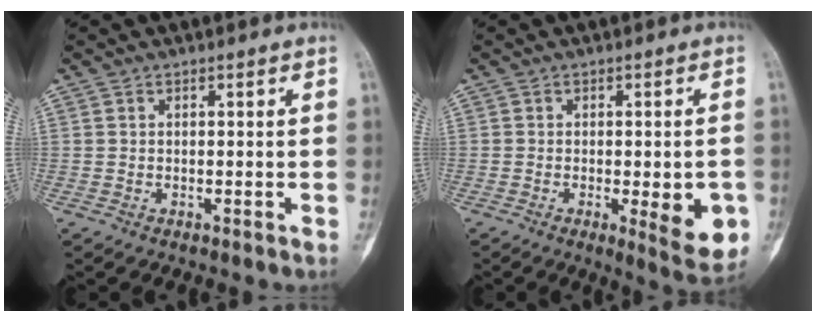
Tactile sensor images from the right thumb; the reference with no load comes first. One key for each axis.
{"total": 8.9, "fx": -2.3, "fy": 2.9, "fz": 8.1, "tx": -0.086, "ty": -0.006, "tz": -0.023}